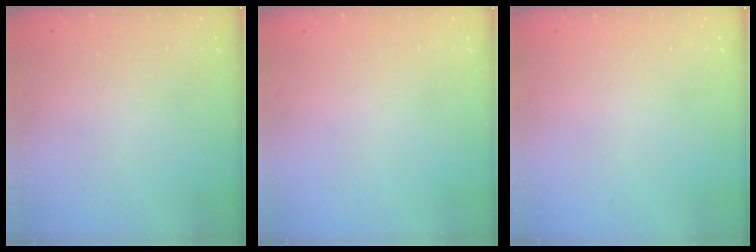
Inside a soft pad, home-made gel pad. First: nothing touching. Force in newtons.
{"total": 0.0}
{"total": 0.0}